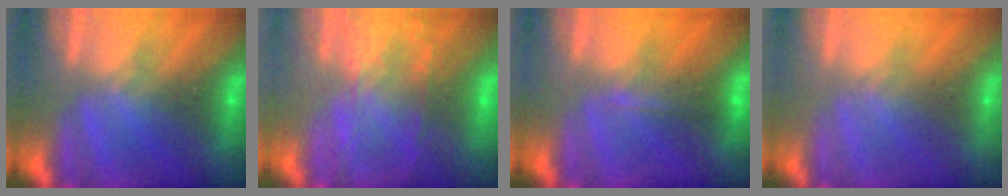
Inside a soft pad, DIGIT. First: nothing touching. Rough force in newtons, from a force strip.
{"total": 7.0}
{"total": 1.9}
{"total": 3.3}